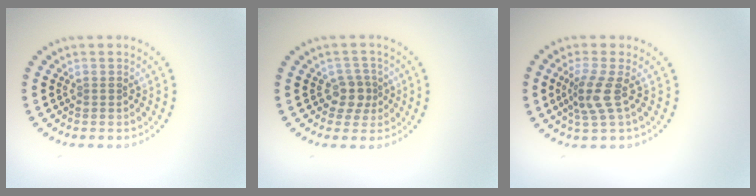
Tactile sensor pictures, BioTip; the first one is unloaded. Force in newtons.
{"total": 2.2, "press": 1.8, "slide": 1.3}
{"total": 2.9, "press": 2.1, "slide": 1.9}